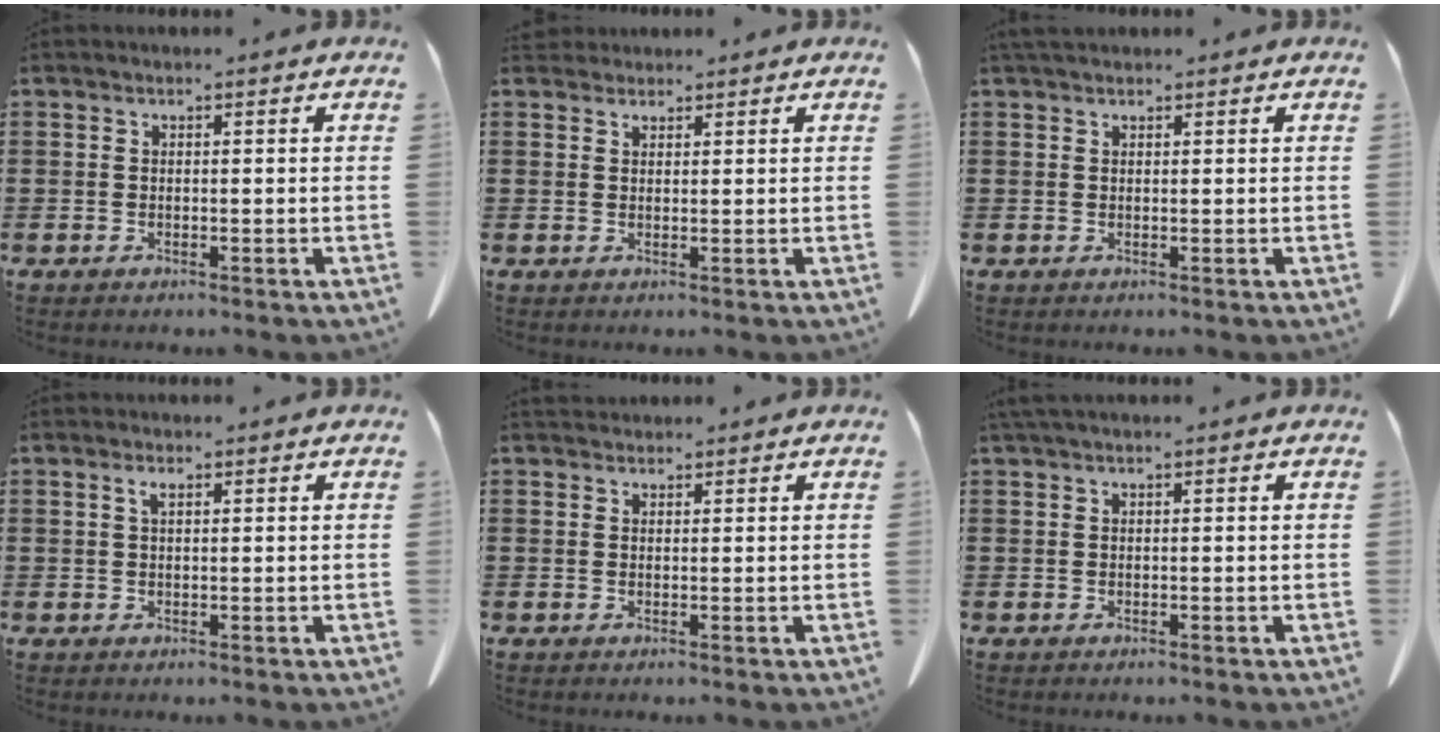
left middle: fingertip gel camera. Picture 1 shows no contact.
{"total": 1.8, "force": [1.6, 0.8, 0.2], "torque": [-0.008, 0.005, 0.032]}
{"total": 1.1, "force": [0.9, 0.5, 0.4], "torque": [-0.011, 0.003, 0.017]}
{"total": 1.5, "force": [0.7, 0.5, 1.2], "torque": [-0.026, 0.004, 0.011]}
{"total": 1.3, "force": [1.2, 0.5, 0.0], "torque": [-0.002, 0.002, 0.024]}
{"total": 0.8, "force": [0.5, 0.1, 0.7], "torque": [-0.015, 0.001, 0.009]}